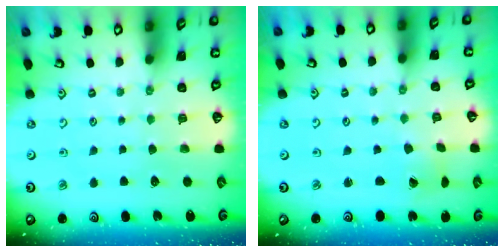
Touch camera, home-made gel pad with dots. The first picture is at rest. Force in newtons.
{"total": 1.9, "press": 1.8, "slide": 0.7}